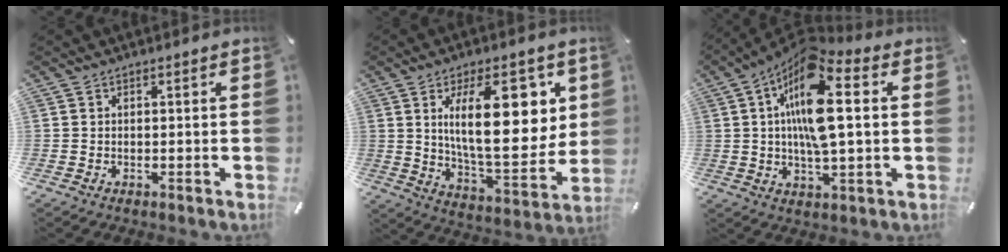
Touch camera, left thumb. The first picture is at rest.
{"total": 22.0, "force": [6.8, 9.4, 18.7], "torque": [-0.292, -0.023, 0.099]}
{"total": 16.5, "force": [2.9, 6.3, 14.9], "torque": [-0.286, -0.005, 0.046]}